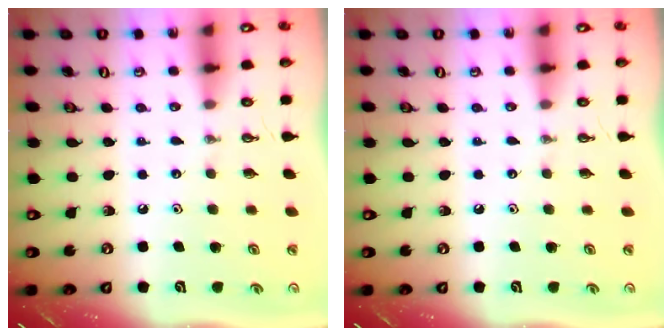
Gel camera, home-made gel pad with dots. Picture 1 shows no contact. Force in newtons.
{"total": 0.0}